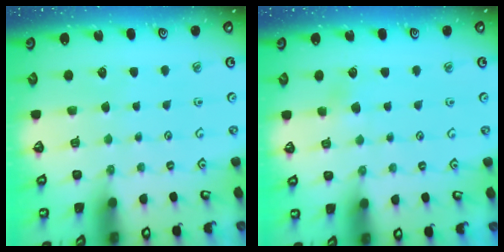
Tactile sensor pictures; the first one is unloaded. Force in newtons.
{"total": 2.3, "press": 2.3, "slide": 0.2}